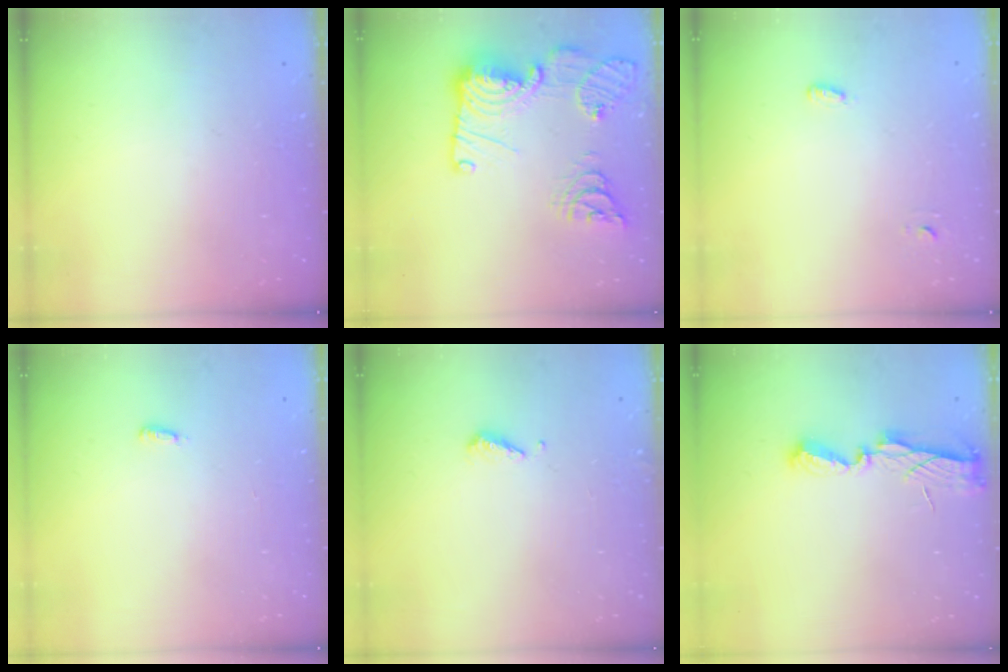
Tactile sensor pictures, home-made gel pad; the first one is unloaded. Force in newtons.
{"total": 22.8, "press": 22.7, "slide": 2.3}
{"total": 2.8, "press": 2.7, "slide": 0.6}
{"total": 2.9, "press": 2.8, "slide": 0.9}
{"total": 3.9, "press": 3.9, "slide": 0.4}
{"total": 6.2, "press": 6.2, "slide": 0.0}